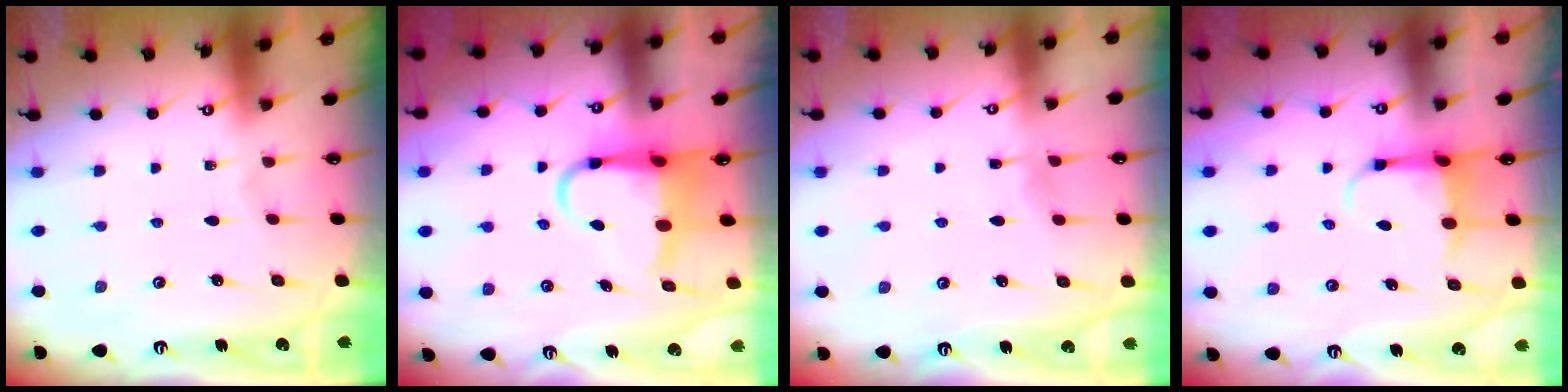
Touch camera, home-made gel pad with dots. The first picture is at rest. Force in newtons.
{"total": 6.6, "press": 6.4, "slide": 1.6}
{"total": 3.4, "press": 3.4, "slide": 0.4}
{"total": 4.4, "press": 4.3, "slide": 1.2}